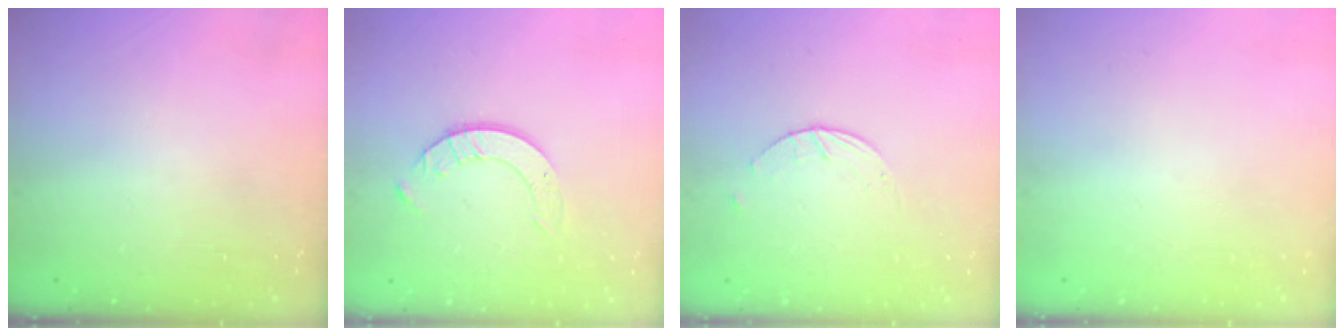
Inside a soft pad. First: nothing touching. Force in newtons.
{"total": 4.2, "press": 4.2, "slide": 0.5}
{"total": 2.6, "press": 2.6, "slide": 0.4}
{"total": 0.0}